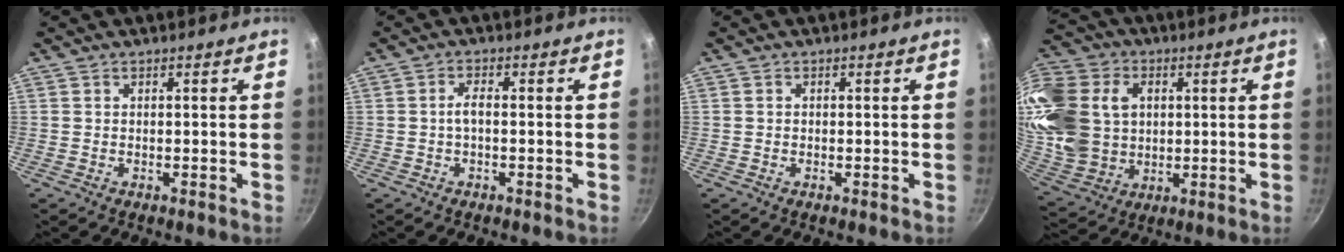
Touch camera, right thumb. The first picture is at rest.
{"total": 2.2, "force": [-0.4, 0.8, 2.0], "torque": [-0.043, 0.013, -0.010]}
{"total": 0.6, "force": [0.0, 0.6, 0.2], "torque": [-0.003, 0.003, -0.001]}
{"total": 25.7, "force": [5.1, 20.1, 15.2], "torque": [-0.328, 0.016, 0.105]}